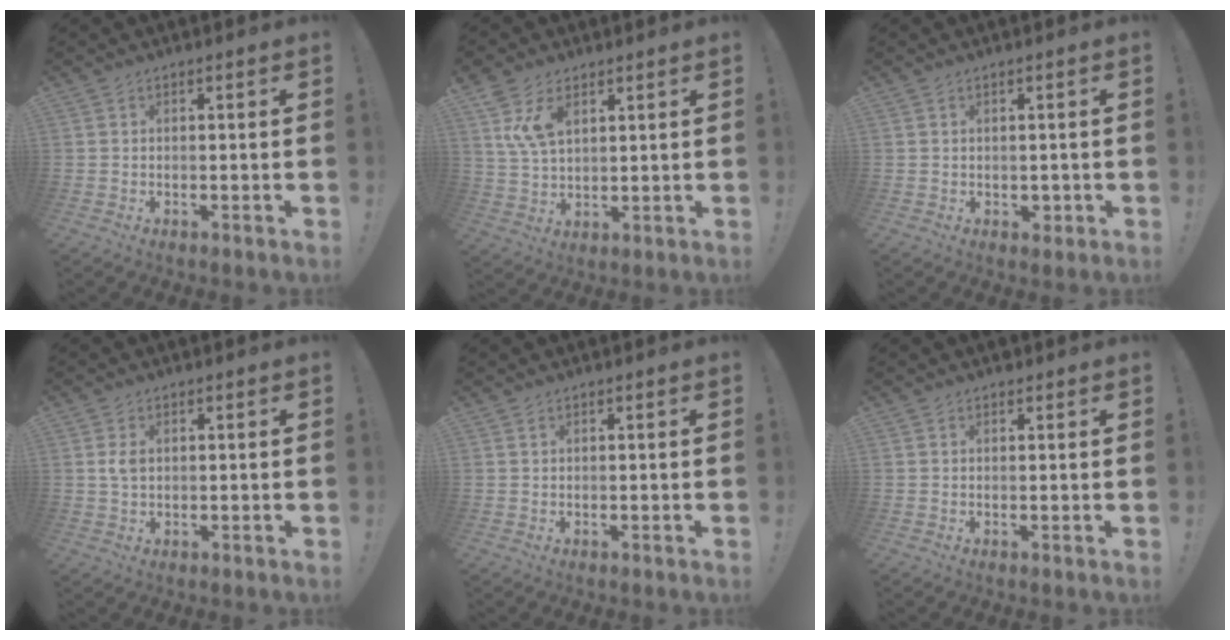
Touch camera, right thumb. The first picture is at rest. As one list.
[{"total": 9.8, "force": [4.8, 5.7, 6.4], "torque": [-0.122, -0.007, 0.093]}, {"total": 1.8, "force": [0.1, 1.6, 0.9], "torque": [-0.003, -0.001, 0.001]}, {"total": 3.0, "force": [0.7, 1.9, 2.2], "torque": [-0.027, -0.002, 0.010]}, {"total": 0.7, "force": [0.6, 0.3, 0.3], "torque": [0.002, -0.002, 0.009]}, {"total": 0.7, "force": [0.6, 0.4, 0.1], "torque": [0.005, -0.003, 0.011]}]